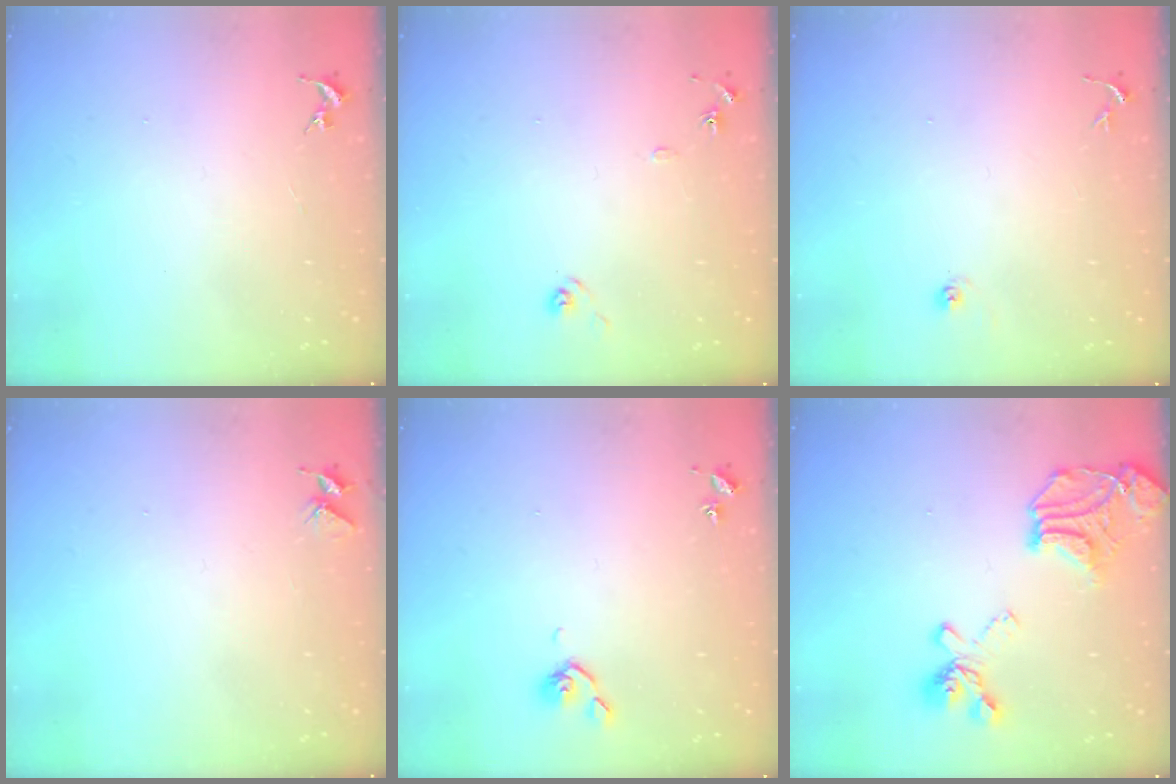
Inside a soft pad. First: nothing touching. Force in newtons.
{"total": 6.5, "press": 6.5, "slide": 0.6}
{"total": 3.4, "press": 3.4, "slide": 0.3}
{"total": 3.7, "press": 3.7, "slide": 0.3}
{"total": 4.9, "press": 4.9, "slide": 0.9}
{"total": 21.1, "press": 21.0, "slide": 2.5}